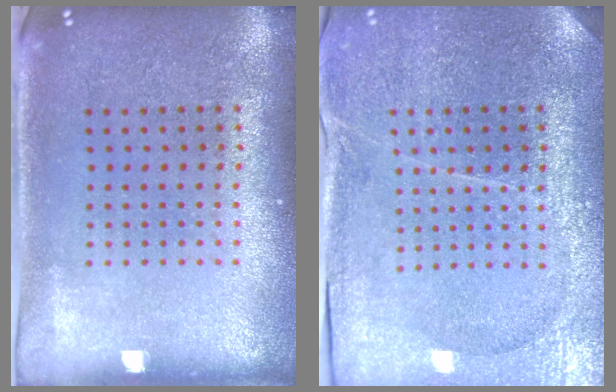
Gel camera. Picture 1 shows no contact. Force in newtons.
{"total": 3.8, "press": 3.5, "slide": 1.5}